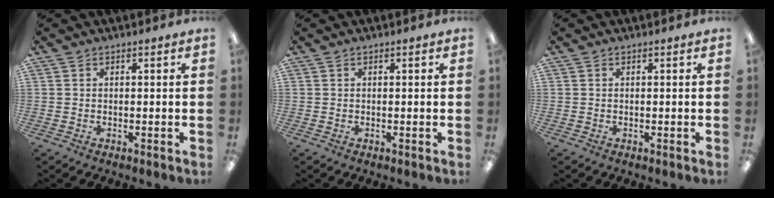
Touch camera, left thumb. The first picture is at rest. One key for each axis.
{"total": 0.0}
{"total": 0.0}